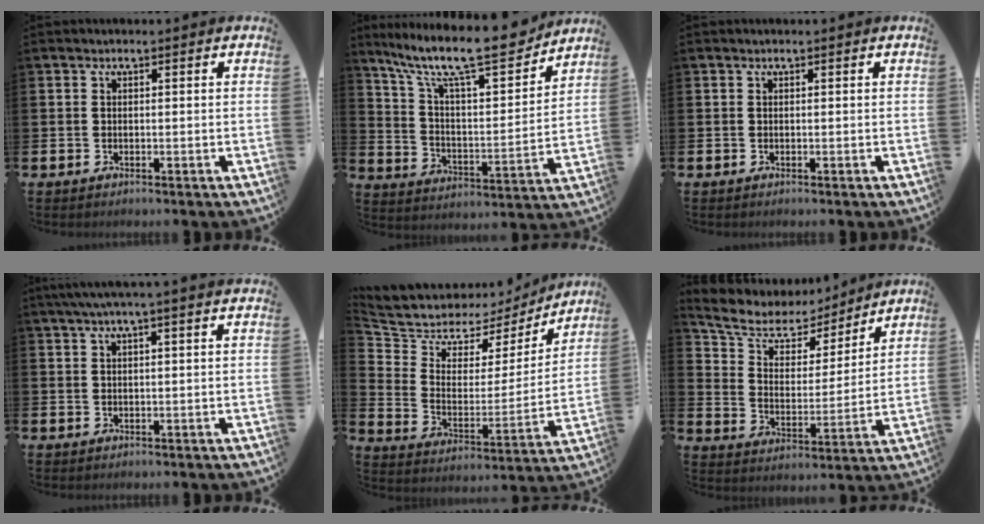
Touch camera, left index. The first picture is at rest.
{"total": 13.2, "force": [11.1, 2.6, 6.7], "torque": [-0.146, -0.076, 0.184]}
{"total": 0.0}
{"total": 2.8, "force": [2.1, -0.4, 1.8], "torque": [-0.042, 0.003, 0.039]}
{"total": 7.0, "force": [6.3, 3.1, 0.2], "torque": [-0.048, -0.051, 0.108]}
{"total": 7.4, "force": [6.3, 3.5, 1.8], "torque": [-0.075, -0.042, 0.109]}